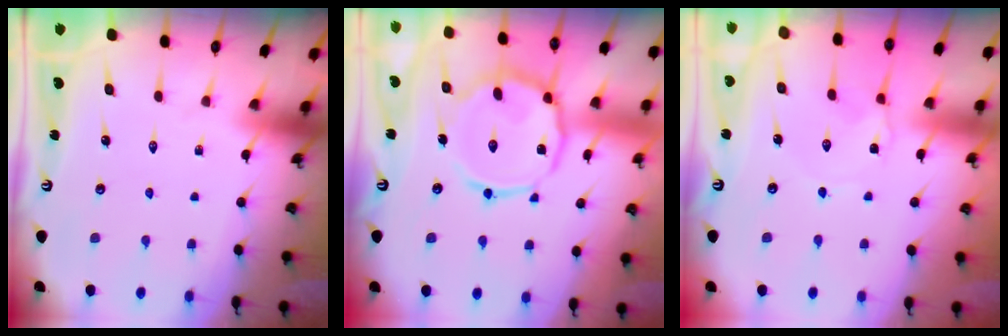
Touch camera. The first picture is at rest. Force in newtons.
{"total": 15.5, "press": 15.5, "slide": 1.0}
{"total": 2.7, "press": 2.7, "slide": 0.5}